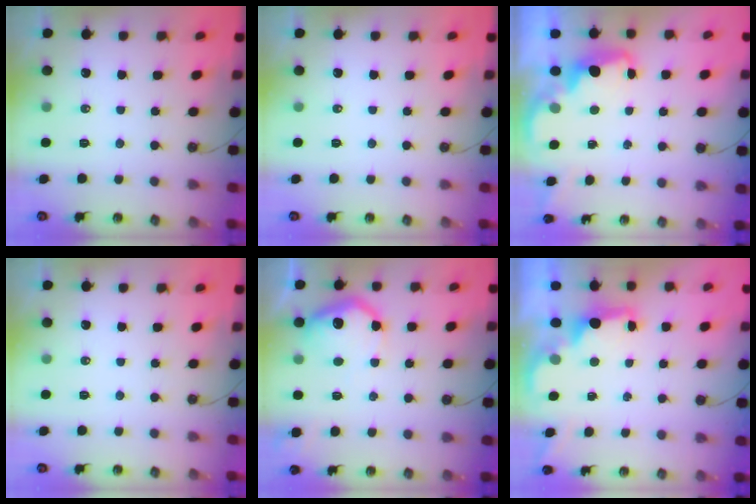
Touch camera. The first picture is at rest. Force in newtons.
{"total": 0.0}
{"total": 2.1, "press": 2.0, "slide": 0.6}
{"total": 0.0}
{"total": 13.1, "press": 13.0, "slide": 1.2}
{"total": 2.0, "press": 1.9, "slide": 0.8}